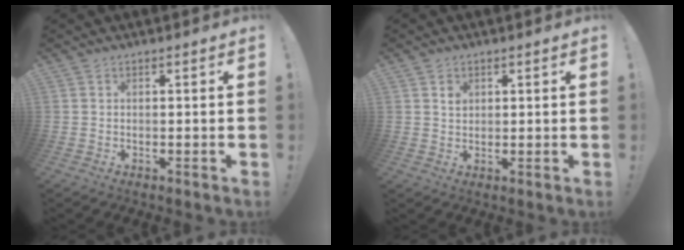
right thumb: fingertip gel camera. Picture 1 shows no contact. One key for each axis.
{"total": 1.9, "fx": 1.0, "fy": 1.5, "fz": 0.6, "tx": -0.001, "ty": -0.003, "tz": 0.015}